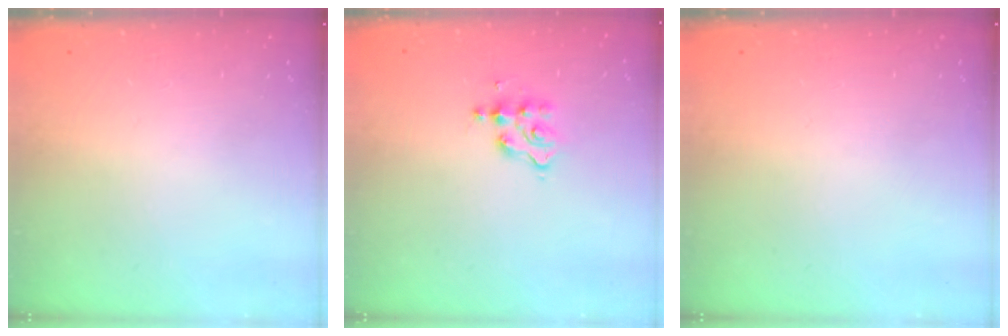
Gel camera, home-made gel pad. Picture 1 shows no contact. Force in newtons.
{"total": 3.5, "press": 3.5, "slide": 0.1}
{"total": 0.0}